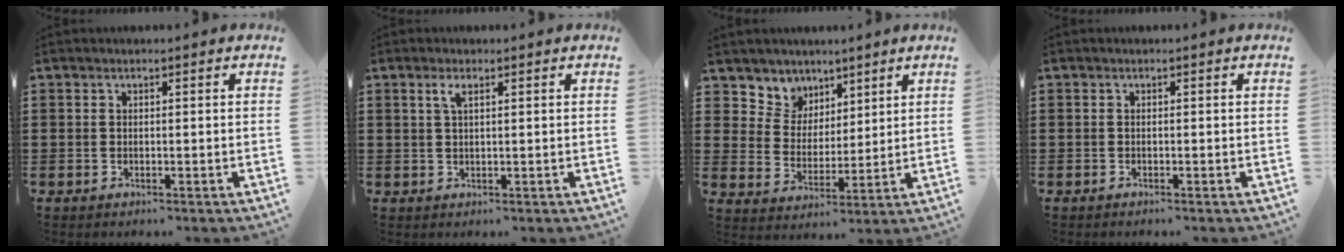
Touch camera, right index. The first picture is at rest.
{"total": 1.9, "force": [0.9, 0.5, 1.6], "torque": [-0.034, 0.005, 0.014]}
{"total": 6.0, "force": [4.1, 4.3, -0.9], "torque": [-0.025, -0.024, 0.075]}
{"total": 0.0}